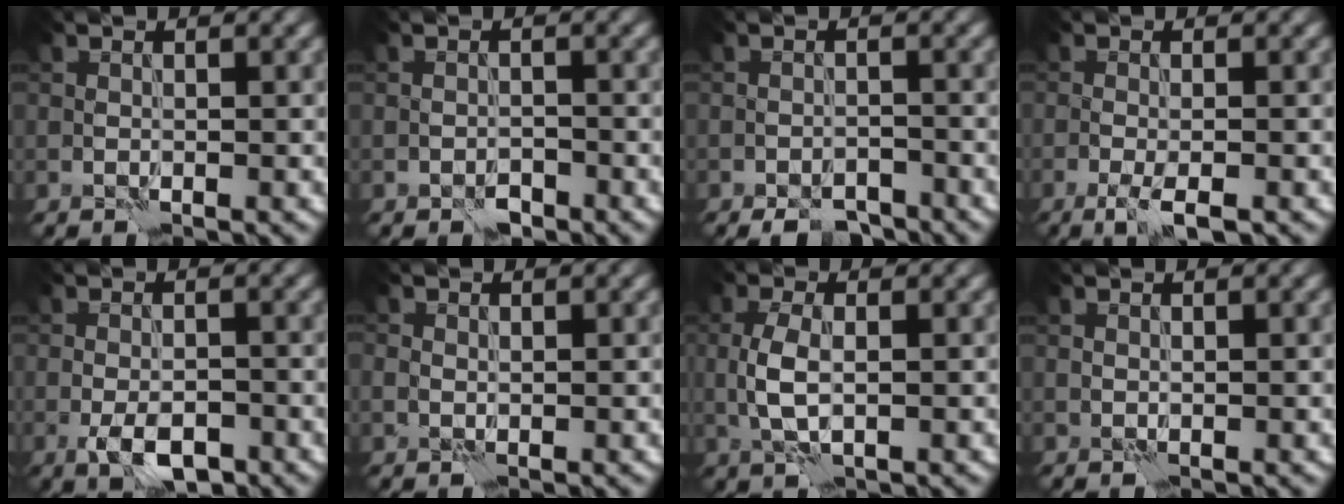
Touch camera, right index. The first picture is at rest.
{"total": 1.2, "force": [-1.0, 0.5, 0.3], "torque": [0.001, 0.004, -0.021]}
{"total": 3.6, "force": [-3.1, 1.2, 1.2], "torque": [-0.011, 0.001, -0.048]}
{"total": 2.6, "force": [-1.4, 0.3, 2.2], "torque": [-0.041, 0.000, -0.032]}
{"total": 3.9, "force": [-2.1, 1.5, 2.9], "torque": [-0.051, -0.002, -0.037]}
{"total": 0.8, "force": [0.2, 0.7, 0.4], "torque": [-0.005, -0.001, 0.002]}
{"total": 3.2, "force": [-0.3, 1.4, 2.9], "torque": [-0.068, 0.003, -0.006]}
{"total": 0.0}